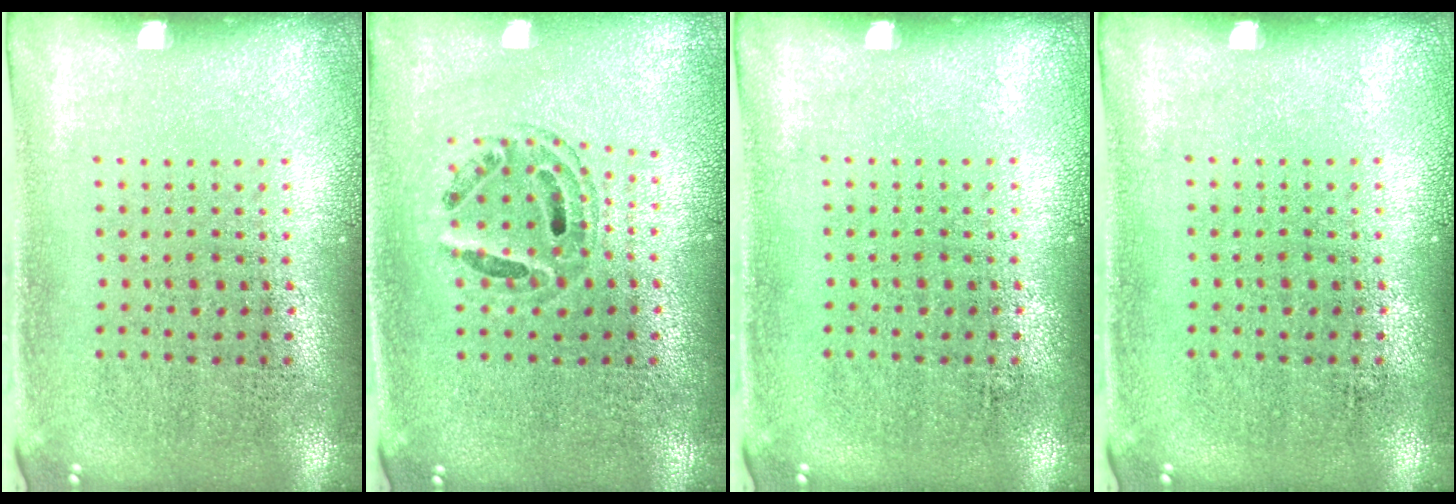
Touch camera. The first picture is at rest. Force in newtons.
{"total": 0.6, "press": 0.6, "slide": 0.2}
{"total": 0.0}
{"total": 0.0}